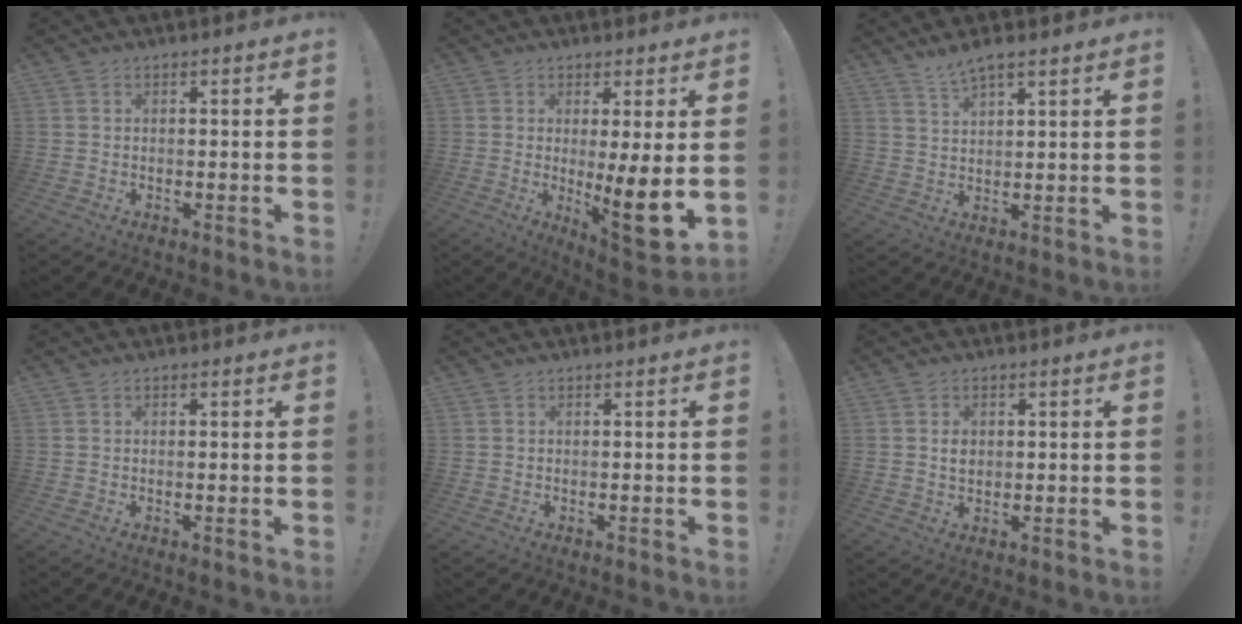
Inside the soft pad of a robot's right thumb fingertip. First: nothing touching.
{"total": 11.0, "force": [-0.3, 0.7, 11.0], "torque": [-0.133, -0.036, -0.003]}
{"total": 4.8, "force": [4.1, 0.9, 2.4], "torque": [-0.039, -0.026, 0.072]}
{"total": 0.7, "force": [0.2, 0.0, 0.7], "torque": [-0.001, -0.005, 0.000]}
{"total": 0.0}
{"total": 2.8, "force": [0.3, 2.3, 1.6], "torque": [-0.017, -0.002, 0.002]}